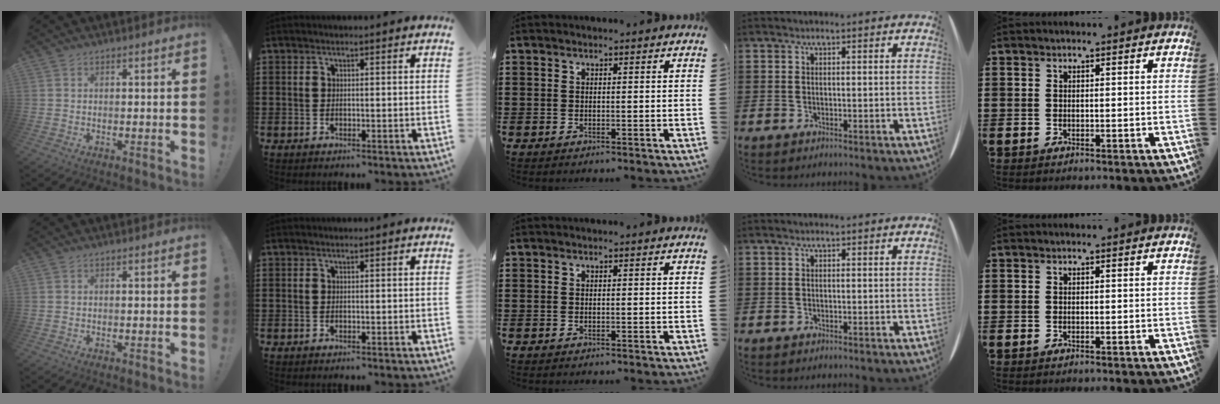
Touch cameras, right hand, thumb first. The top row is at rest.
{}